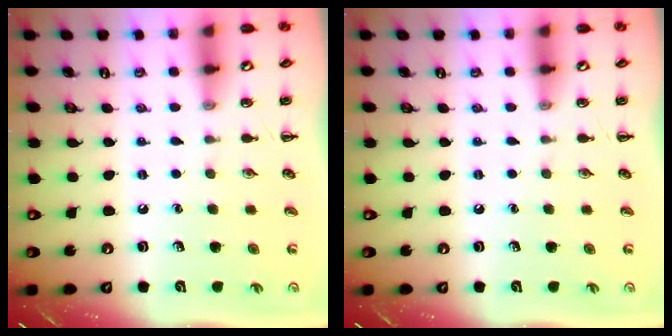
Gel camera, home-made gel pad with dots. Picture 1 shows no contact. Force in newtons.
{"total": 0.0}